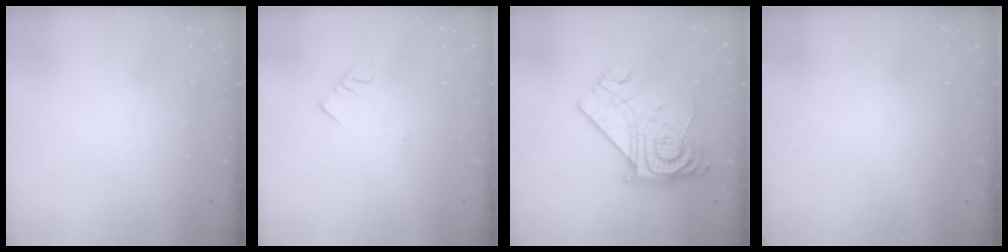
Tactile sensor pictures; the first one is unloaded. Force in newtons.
{"total": 2.4, "press": 2.3, "slide": 0.4}
{"total": 17.2, "press": 17.1, "slide": 1.5}
{"total": 2.7, "press": 2.7, "slide": 0.3}